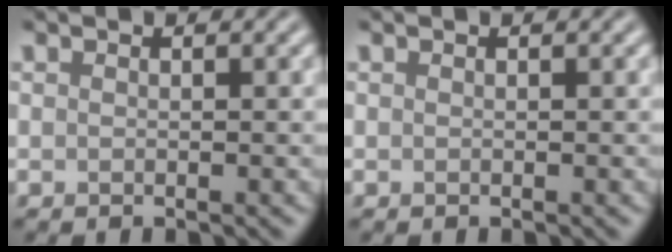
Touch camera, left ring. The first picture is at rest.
{"total": 0.0}